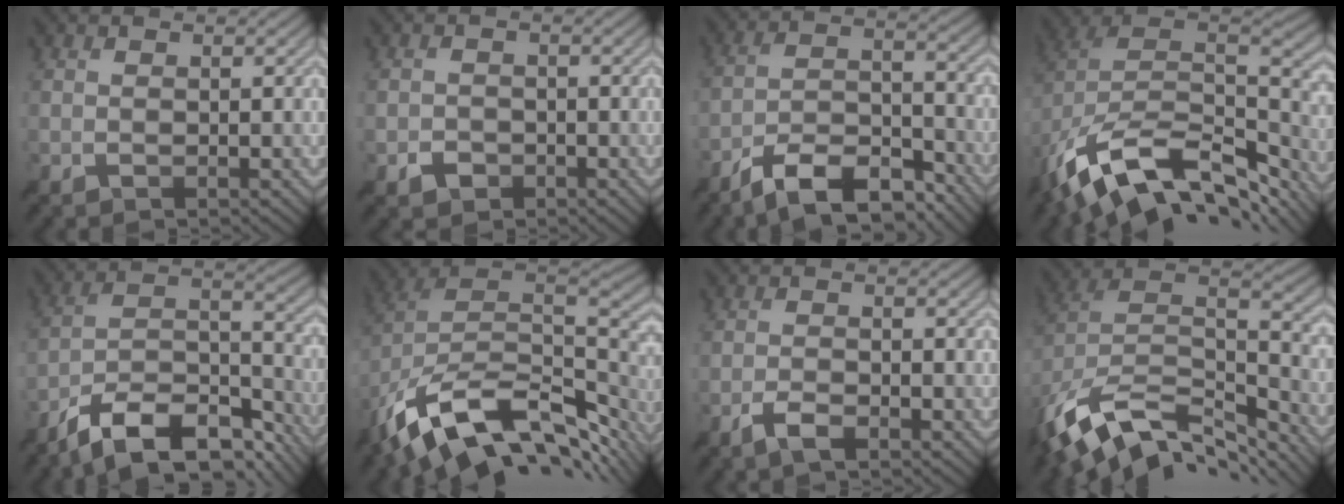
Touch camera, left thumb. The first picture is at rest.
{"total": 1.6, "force": [-1.0, 1.3, 0.1], "torque": [-0.001, -0.002, -0.018]}
{"total": 11.6, "force": [-9.2, 3.4, 6.2], "torque": [-0.111, 0.000, -0.173]}
{"total": 15.6, "force": [-7.4, 9.3, 10.1], "torque": [-0.232, -0.037, -0.110]}
{"total": 15.5, "force": [-11.8, 5.0, 8.6], "torque": [-0.189, -0.014, -0.190]}
{"total": 15.6, "force": [-5.9, 9.5, 10.9], "torque": [-0.237, -0.027, -0.092]}
{"total": 2.6, "force": [-1.9, 0.6, 1.7], "torque": [-0.040, -0.001, -0.041]}
{"total": 13.6, "force": [-7.7, 7.3, 8.5], "torque": [-0.209, -0.028, -0.119]}